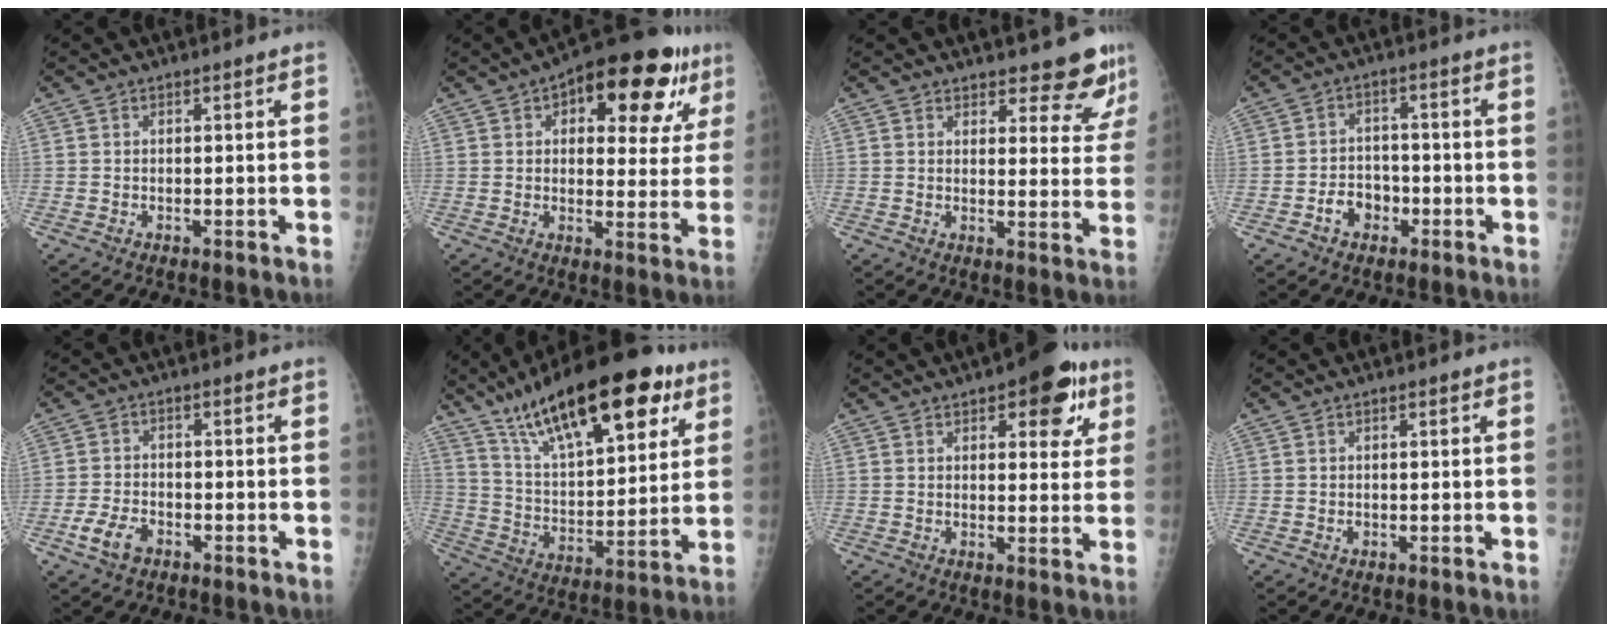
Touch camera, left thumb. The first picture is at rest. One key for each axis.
{"total": 19.3, "fx": 8.8, "fy": 8.9, "fz": 14.7, "tx": -0.156, "ty": 0.000, "tz": 0.114}
{"total": 9.8, "fx": 8.6, "fy": 3.2, "fz": 3.3, "tx": -0.001, "ty": -0.060, "tz": 0.090}
{"total": 5.2, "fx": -2.4, "fy": 4.1, "fz": 2.3, "tx": -0.014, "ty": 0.027, "tz": -0.041}
{"total": 4.8, "fx": -2.6, "fy": 2.8, "fz": 2.9, "tx": -0.058, "ty": 0.014, "tz": -0.049}
{"total": 26.4, "fx": 15.4, "fy": 9.8, "fz": 19.1, "tx": -0.278, "ty": -0.032, "tz": 0.258}
{"total": 10.4, "fx": 5.2, "fy": 4.7, "fz": 7.7, "tx": -0.057, "ty": -0.013, "tz": 0.058}
{"total": 0.7, "fx": 0.1, "fy": 0.5, "fz": 0.5, "tx": -0.004, "ty": 0.001, "tz": 0.002}